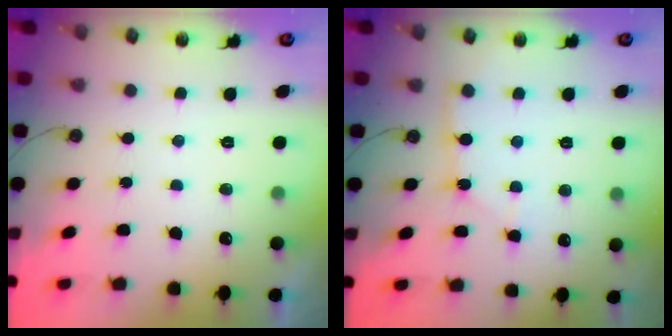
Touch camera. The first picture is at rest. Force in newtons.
{"total": 3.3, "press": 3.3, "slide": 0.4}